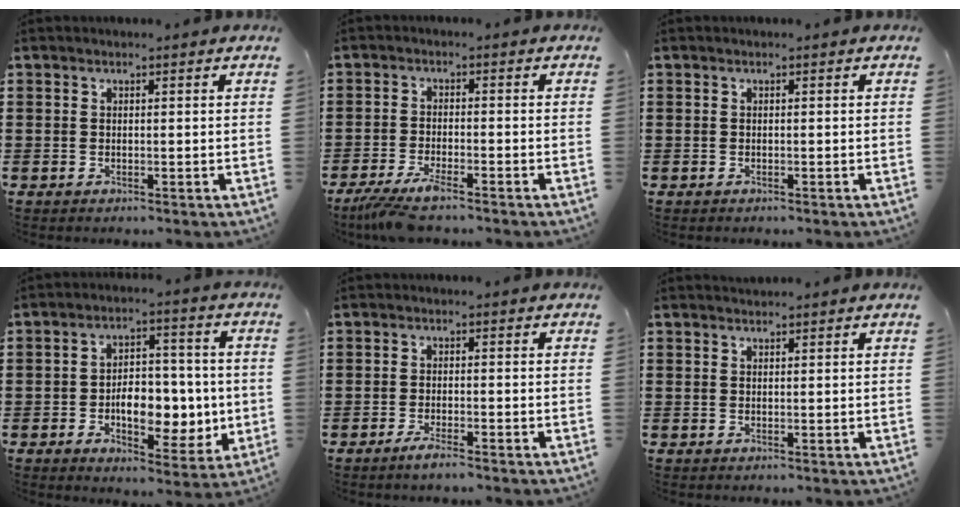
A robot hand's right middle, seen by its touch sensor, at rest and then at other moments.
{"total": 4.7, "force": [-3.9, 0.1, 2.6], "torque": [-0.063, -0.017, -0.076]}
{"total": 0.0}
{"total": 7.7, "force": [-1.6, 4.6, 5.9], "torque": [-0.084, 0.003, -0.032]}
{"total": 2.2, "force": [-1.7, 0.1, 1.5], "torque": [-0.025, 0.000, -0.030]}
{"total": 0.7, "force": [0.7, 0.1, 0.0], "torque": [-0.002, 0.000, 0.013]}